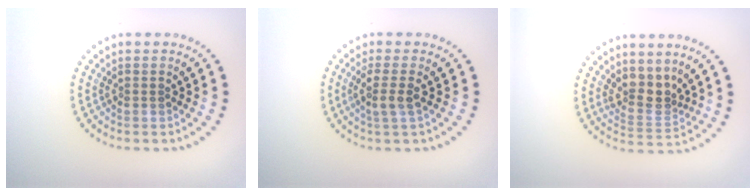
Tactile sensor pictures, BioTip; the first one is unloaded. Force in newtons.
{"total": 2.2, "press": 1.8, "slide": 1.3}
{"total": 3.0, "press": 2.3, "slide": 1.8}